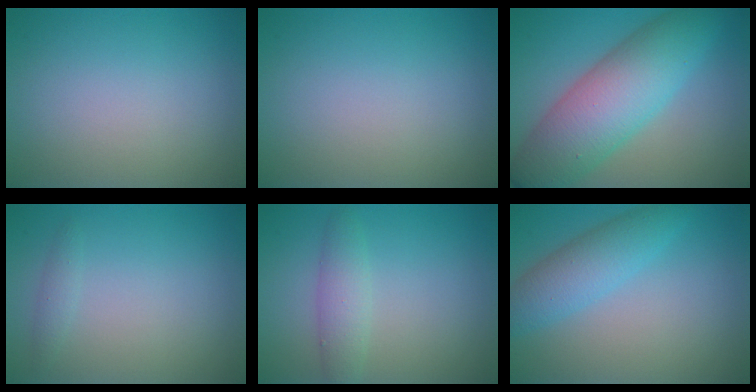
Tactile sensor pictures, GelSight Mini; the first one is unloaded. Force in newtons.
{"total": 0.0}
{"total": 9.3, "press": 9.3, "slide": 0.1}
{"total": 0.8, "press": 0.8, "slide": 0.1}
{"total": 2.4, "press": 2.4, "slide": 0.2}
{"total": 4.0, "press": 4.0, "slide": 0.2}